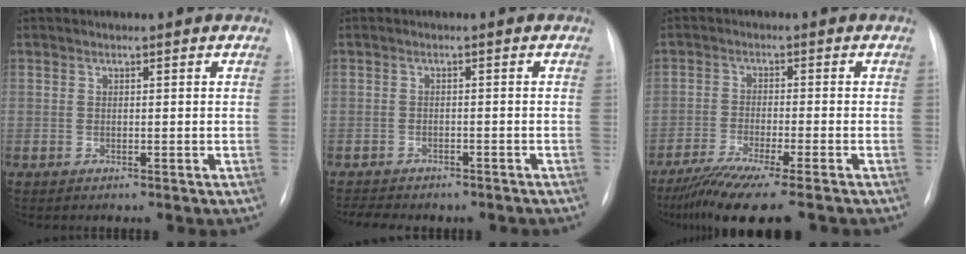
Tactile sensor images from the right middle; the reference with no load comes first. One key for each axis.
{"total": 6.9, "fx": -6.0, "fy": 2.2, "fz": 2.6, "tx": -0.043, "ty": 0.003, "tz": -0.071}
{"total": 10.1, "fx": -8.0, "fy": -0.3, "fz": 6.1, "tx": -0.099, "ty": -0.033, "tz": -0.130}